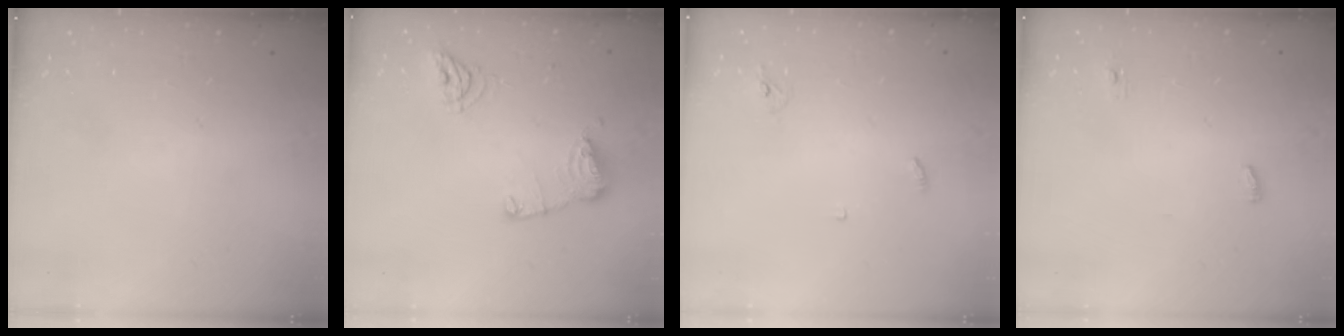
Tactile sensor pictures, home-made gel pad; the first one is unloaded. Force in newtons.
{"total": 11.3, "press": 11.2, "slide": 0.9}
{"total": 2.9, "press": 2.9, "slide": 0.2}
{"total": 3.6, "press": 3.4, "slide": 1.0}